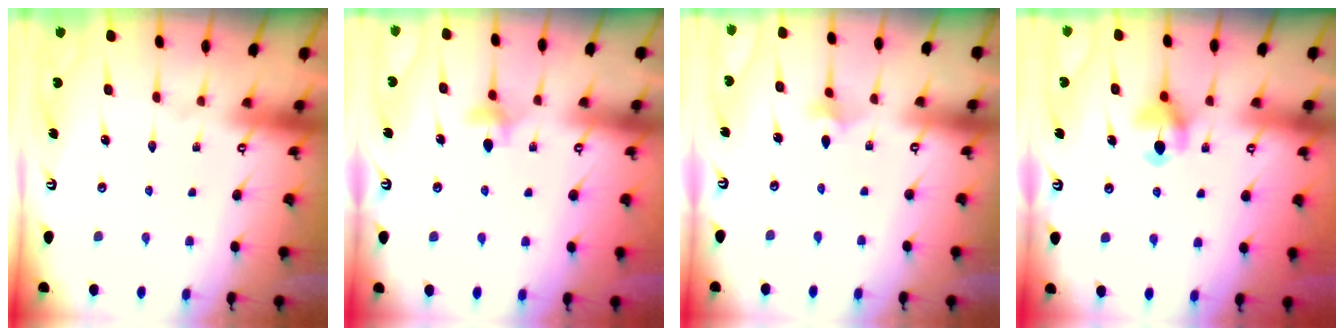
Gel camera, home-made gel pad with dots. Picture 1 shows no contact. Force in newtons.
{"total": 4.6, "press": 4.5, "slide": 0.8}
{"total": 2.9, "press": 2.9, "slide": 0.5}
{"total": 6.5, "press": 6.5, "slide": 0.5}